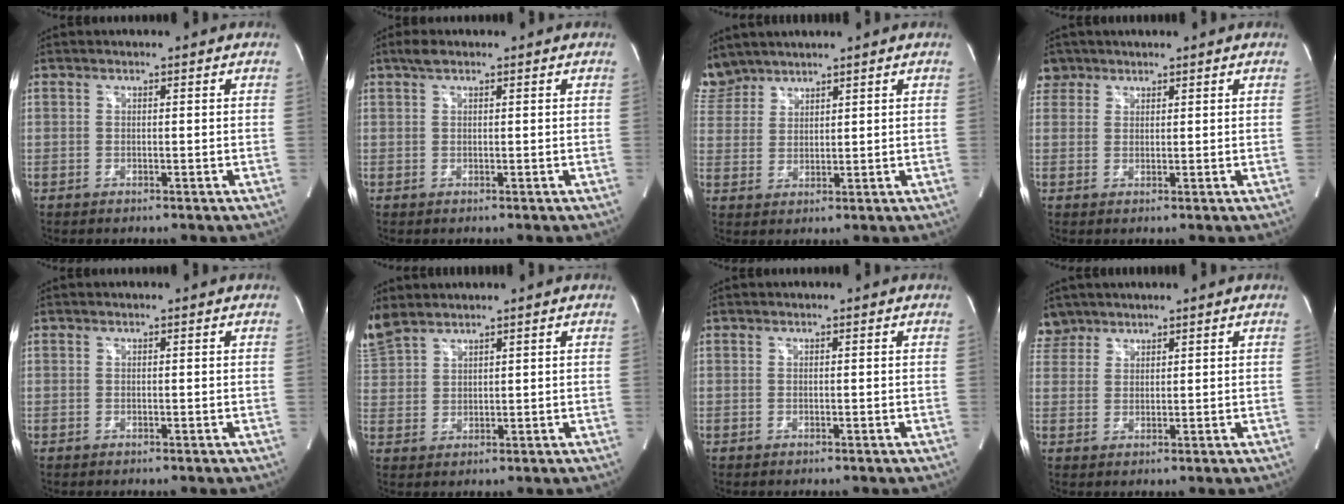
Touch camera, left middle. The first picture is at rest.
{"total": 1.7, "force": [1.1, 0.6, 1.1], "torque": [-0.025, 0.014, 0.022]}
{"total": 5.8, "force": [5.4, 2.0, 0.1], "torque": [-0.009, 0.013, 0.119]}
{"total": 3.4, "force": [2.3, 2.5, -0.1], "torque": [0.007, 0.011, 0.043]}
{"total": 0.0}
{"total": 6.4, "force": [5.8, 1.7, 2.0], "torque": [-0.066, 0.016, 0.134]}
{"total": 0.0}
{"total": 3.5, "force": [3.1, 1.7, -0.3], "torque": [0.009, 0.011, 0.062]}